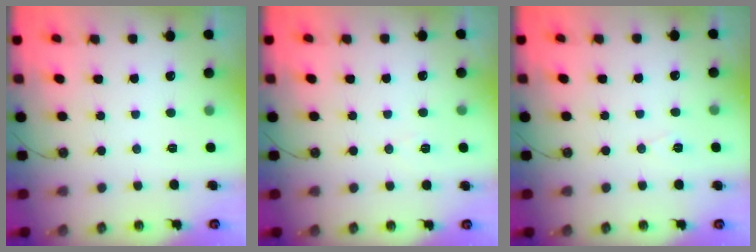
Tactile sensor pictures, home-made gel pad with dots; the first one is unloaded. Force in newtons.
{"total": 7.0, "press": 5.4, "slide": 4.5}
{"total": 5.7, "press": 3.5, "slide": 4.4}